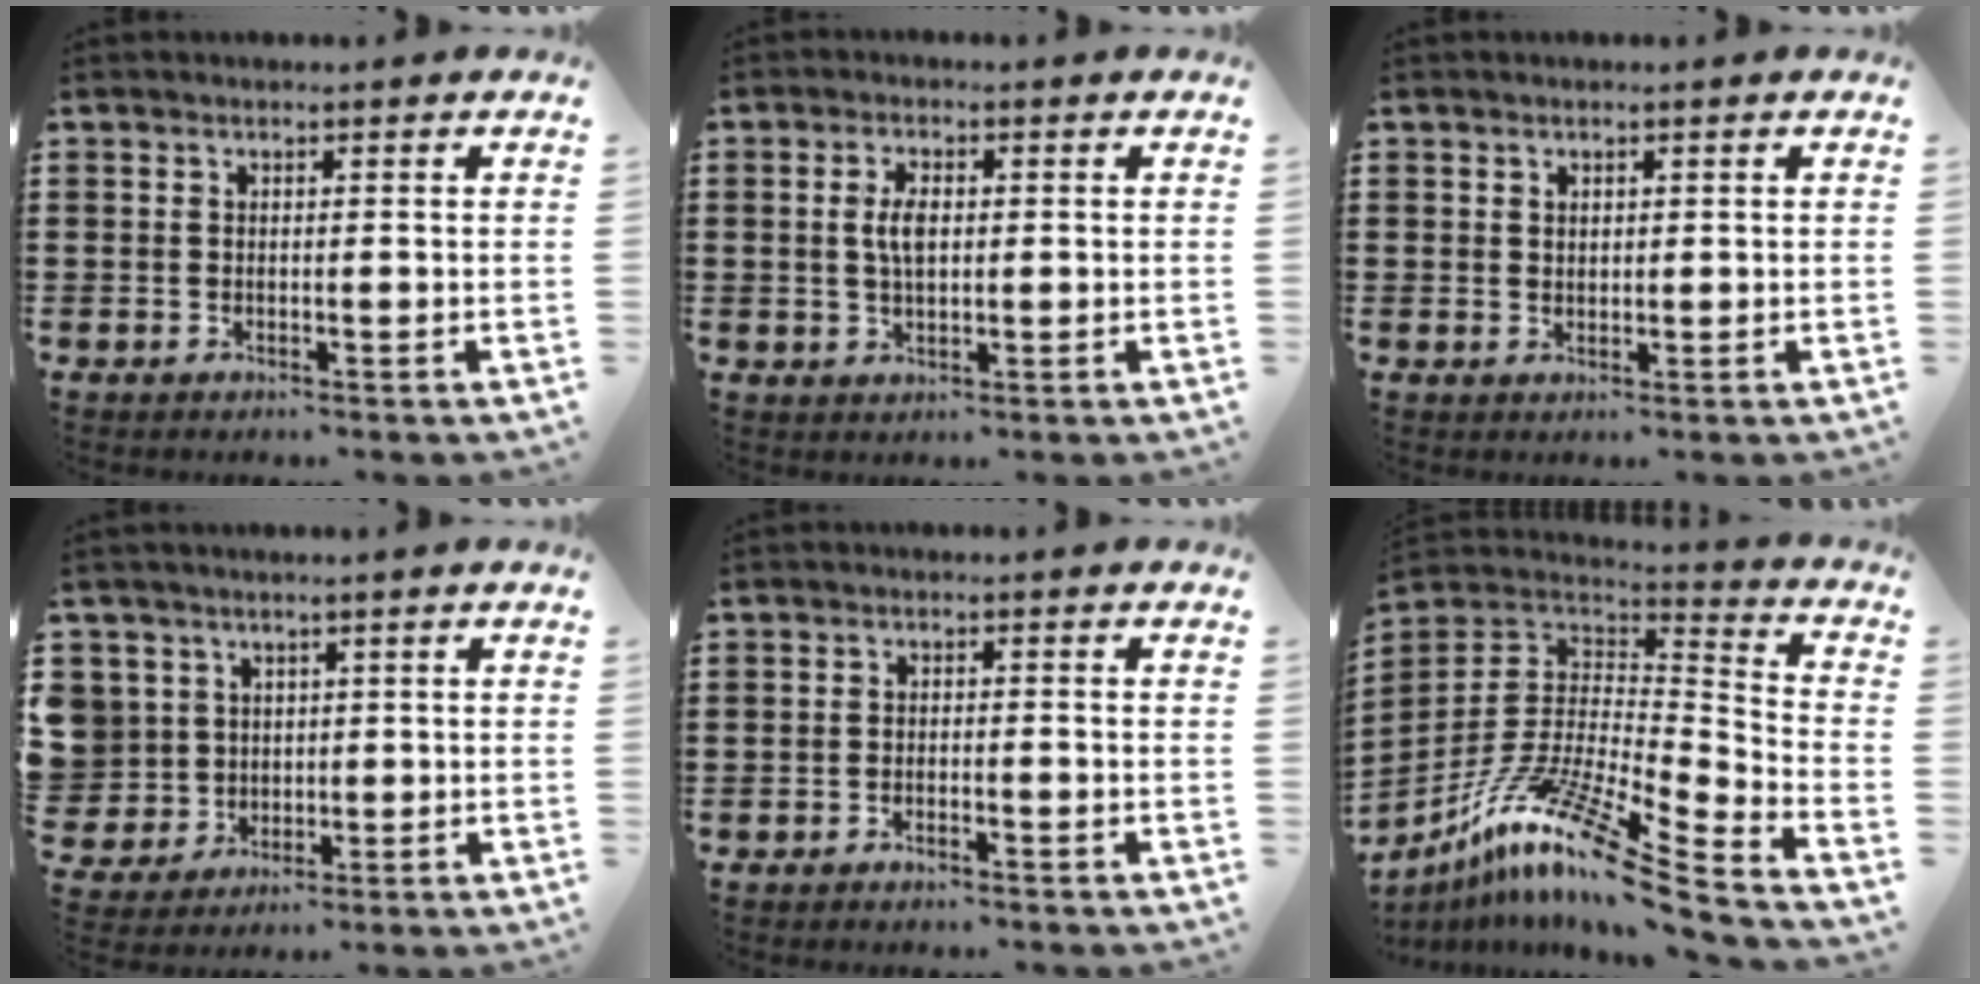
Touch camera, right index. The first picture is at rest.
{"total": 3.8, "force": [0.4, 1.7, 3.4], "torque": [-0.075, 0.006, 0.002]}
{"total": 1.1, "force": [0.8, 0.7, 0.2], "torque": [-0.004, 0.004, 0.016]}
{"total": 5.5, "force": [1.4, 5.3, 0.0], "torque": [-0.038, 0.009, 0.028]}
{"total": 1.3, "force": [-1.3, -0.1, 0.3], "torque": [-0.008, -0.002, -0.024]}
{"total": 13.9, "force": [-9.7, 1.3, 9.9], "torque": [-0.196, 0.006, -0.189]}